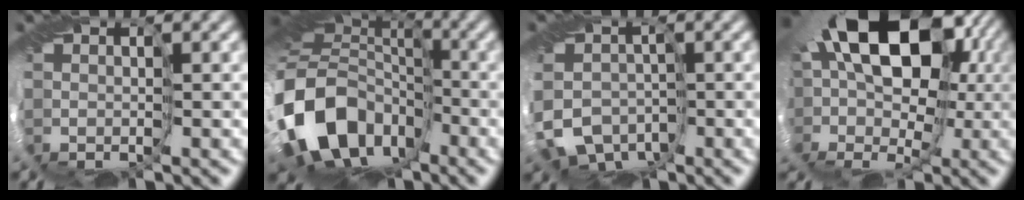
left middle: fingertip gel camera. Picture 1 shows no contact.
{"total": 17.1, "force": [-6.1, 12.7, 9.6], "torque": [-0.239, -0.014, -0.116]}
{"total": 5.3, "force": [-2.6, 4.1, 2.0], "torque": [-0.024, -0.005, -0.059]}
{"total": 17.7, "force": [4.2, 12.1, 12.2], "torque": [-0.182, 0.047, 0.048]}